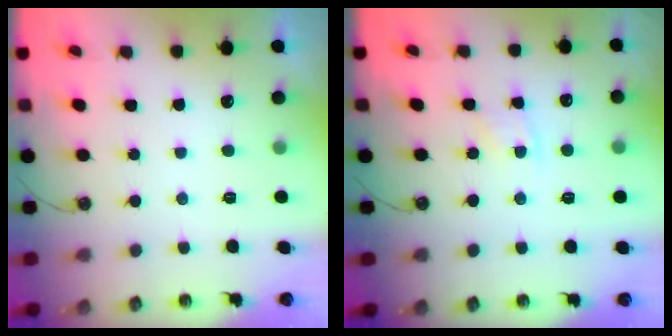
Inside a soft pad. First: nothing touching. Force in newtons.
{"total": 6.1, "press": 6.1, "slide": 0.8}